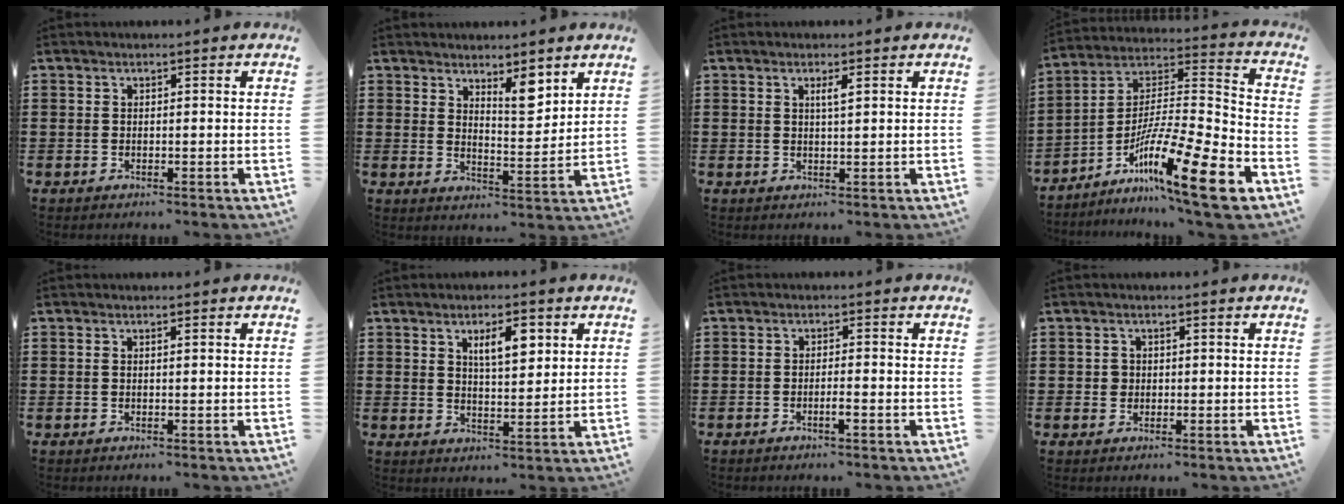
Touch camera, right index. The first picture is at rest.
{"total": 5.6, "force": [4.4, 1.9, 3.0], "torque": [-0.047, -0.018, 0.074]}
{"total": 1.7, "force": [0.7, 0.2, 1.5], "torque": [-0.030, 0.001, 0.010]}
{"total": 16.8, "force": [-10.3, 1.9, 13.1], "torque": [-0.233, 0.016, -0.182]}
{"total": 0.5, "force": [0.2, 0.1, 0.5], "torque": [-0.011, 0.000, 0.003]}
{"total": 5.4, "force": [2.3, 2.0, 4.5], "torque": [-0.078, 0.003, 0.034]}
{"total": 1.6, "force": [-1.0, 0.1, 1.2], "torque": [-0.023, -0.003, -0.017]}
{"total": 1.4, "force": [0.1, 1.3, 0.4], "torque": [-0.012, 0.007, 0.001]}